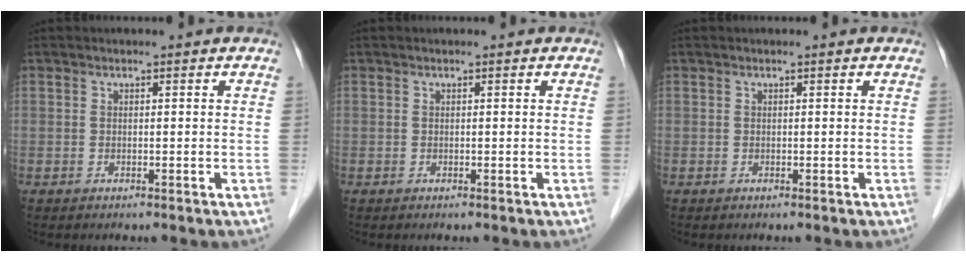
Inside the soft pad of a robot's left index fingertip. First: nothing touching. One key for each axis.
{"total": 0.0}
{"total": 0.0}